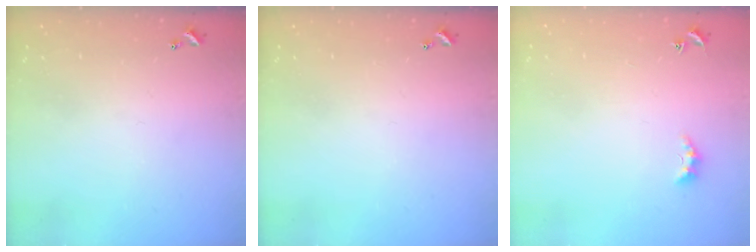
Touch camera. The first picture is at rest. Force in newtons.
{"total": 0.0}
{"total": 2.4, "press": 2.4, "slide": 0.6}